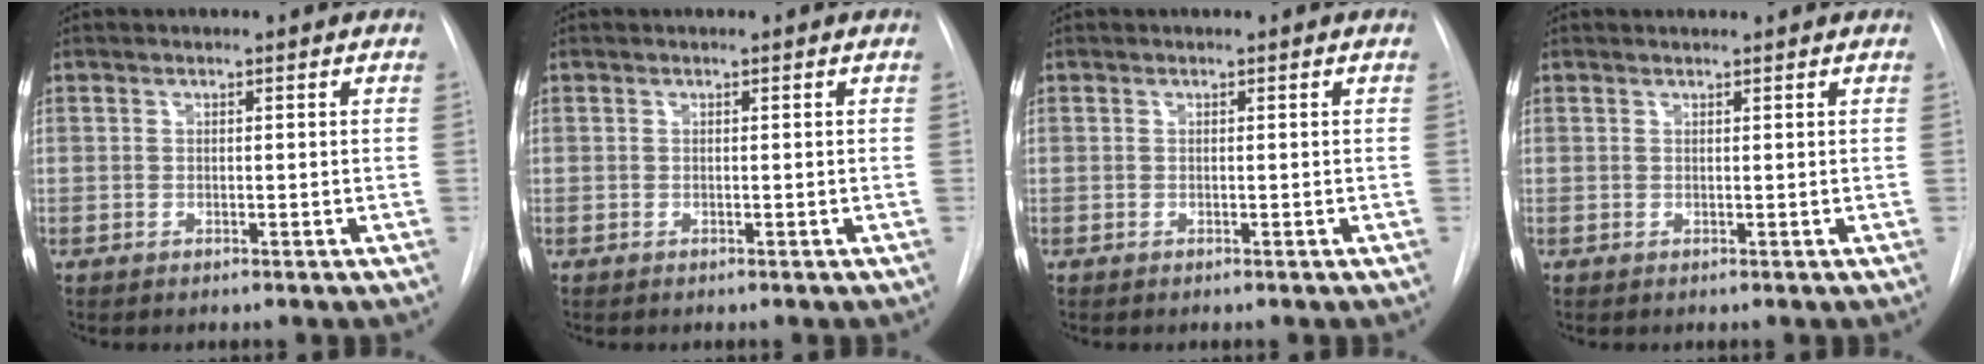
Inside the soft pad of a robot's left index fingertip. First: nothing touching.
{"total": 0.0}
{"total": 0.0}
{"total": 0.0}